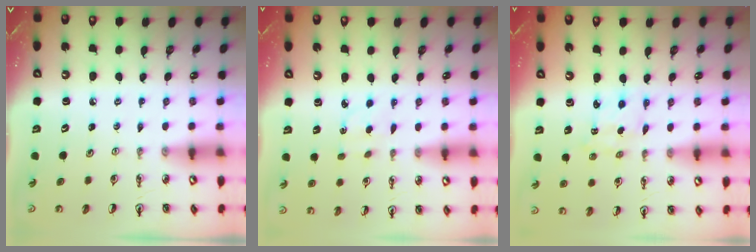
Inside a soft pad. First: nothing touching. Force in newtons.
{"total": 1.6, "press": 1.5, "slide": 0.5}
{"total": 2.1, "press": 2.0, "slide": 0.6}